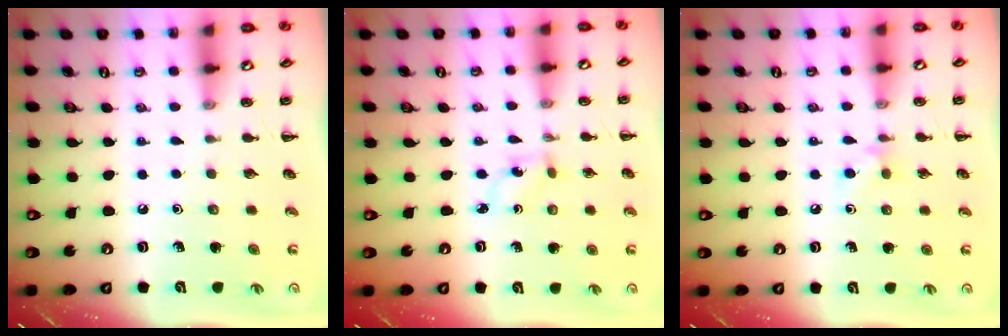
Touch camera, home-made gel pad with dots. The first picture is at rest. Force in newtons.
{"total": 2.5, "press": 2.3, "slide": 1.0}
{"total": 4.8, "press": 4.5, "slide": 1.7}